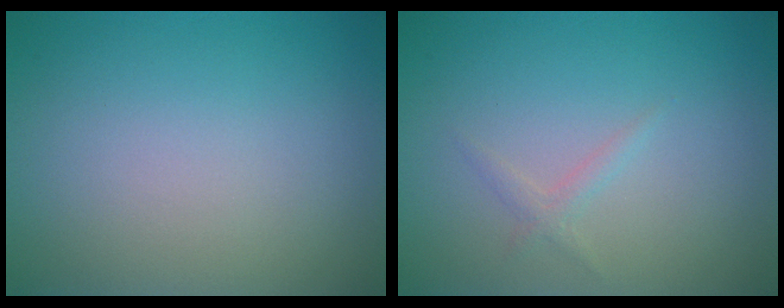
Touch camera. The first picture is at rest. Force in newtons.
{"total": 0.9, "press": 0.9, "slide": 0.1}